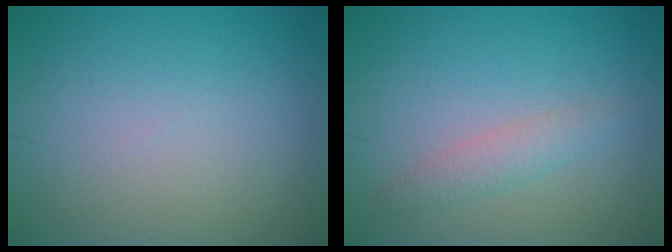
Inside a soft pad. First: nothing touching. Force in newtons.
{"total": 1.8, "press": 1.8, "slide": 0.0}